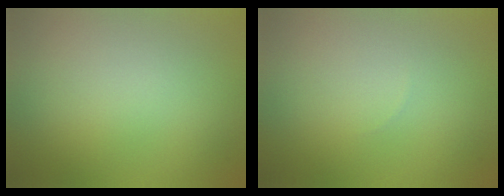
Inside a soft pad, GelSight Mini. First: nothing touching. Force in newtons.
{"total": 0.0}